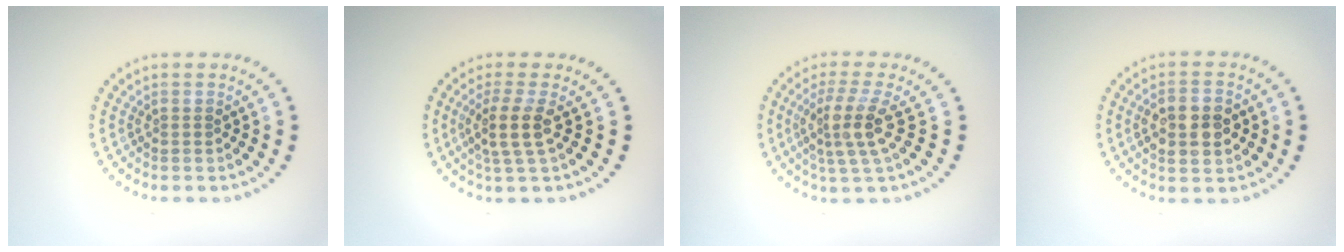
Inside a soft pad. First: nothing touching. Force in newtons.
{"total": 2.8, "press": 2.3, "slide": 1.6}
{"total": 3.6, "press": 2.8, "slide": 2.4}
{"total": 4.3, "press": 4.3, "slide": 0.4}